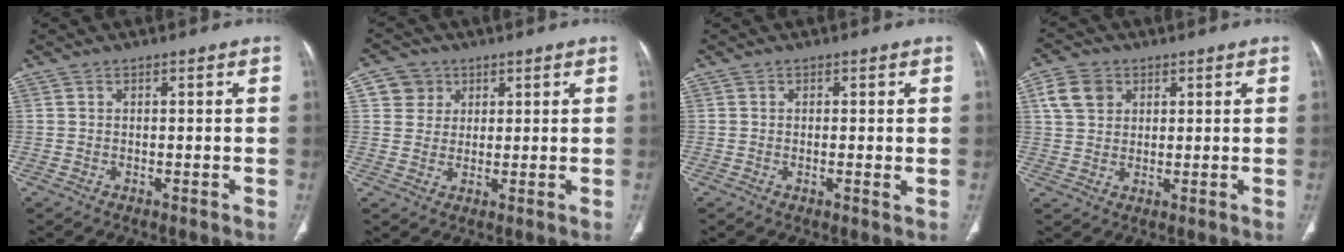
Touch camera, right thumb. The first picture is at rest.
{"total": 5.0, "force": [2.0, 4.6, 0.7], "torque": [0.013, -0.004, 0.031]}
{"total": 1.3, "force": [0.1, 0.2, 1.3], "torque": [-0.023, -0.004, -0.001]}
{"total": 6.5, "force": [2.7, 5.1, 3.1], "torque": [-0.039, -0.001, 0.051]}